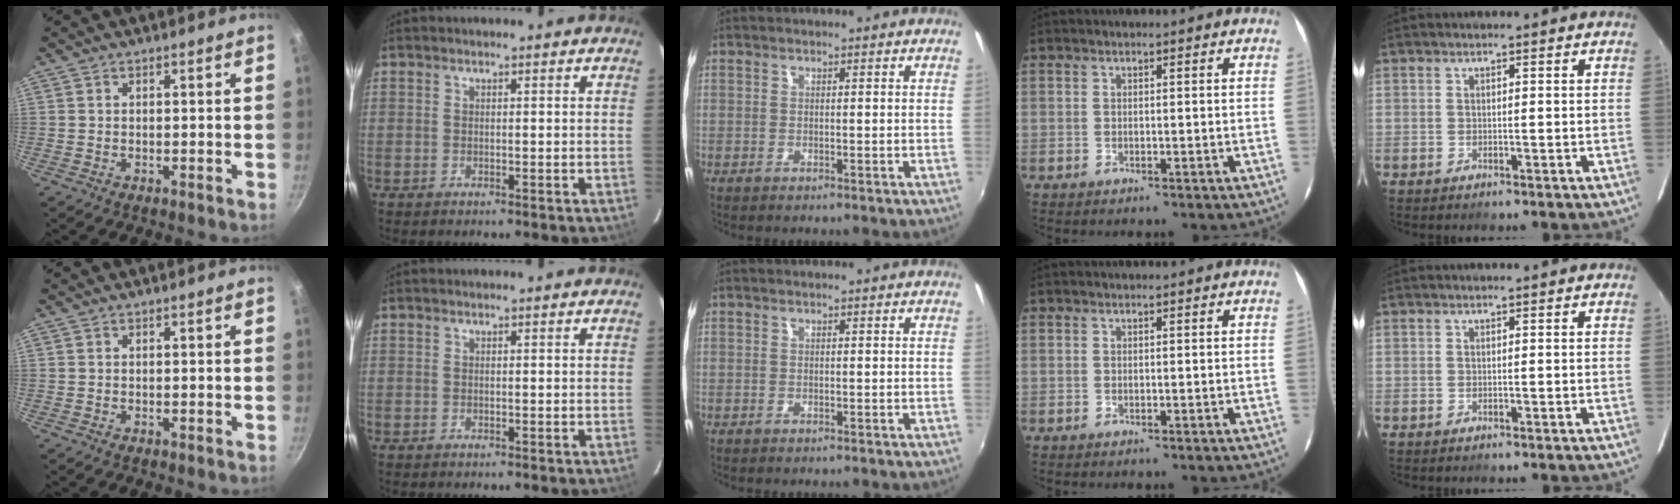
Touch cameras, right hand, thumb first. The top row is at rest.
{}